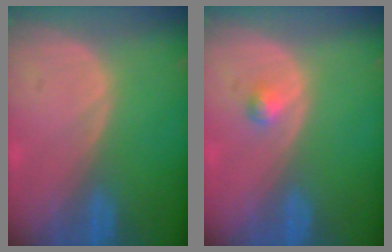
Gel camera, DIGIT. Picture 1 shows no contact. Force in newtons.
{"total": 1.3, "press": 1.2, "slide": 0.1}